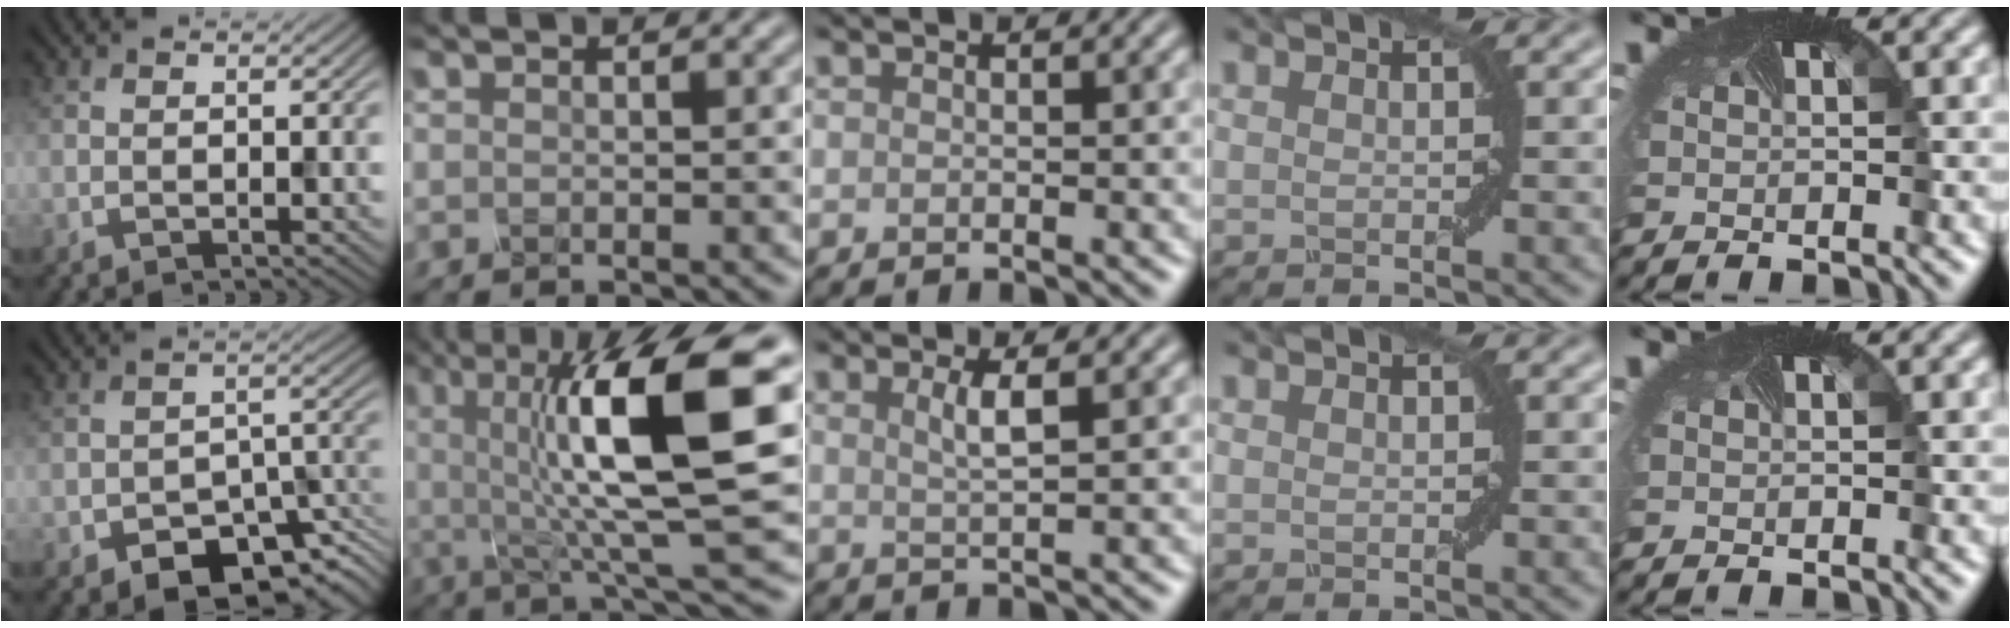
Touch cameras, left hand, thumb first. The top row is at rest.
{"thumb": {"total": 9.2, "force": [-5.8, 4.9, 5.1], "torque": [-0.066, -0.020, -0.096]}, "index": {"total": 13.5, "force": [2.5, 3.2, 12.9], "torque": [-0.212, 0.009, 0.043]}, "middle": {"total": 2.2, "force": [0.8, 0.6, 2.0], "torque": [-0.033, 0.000, 0.009]}}